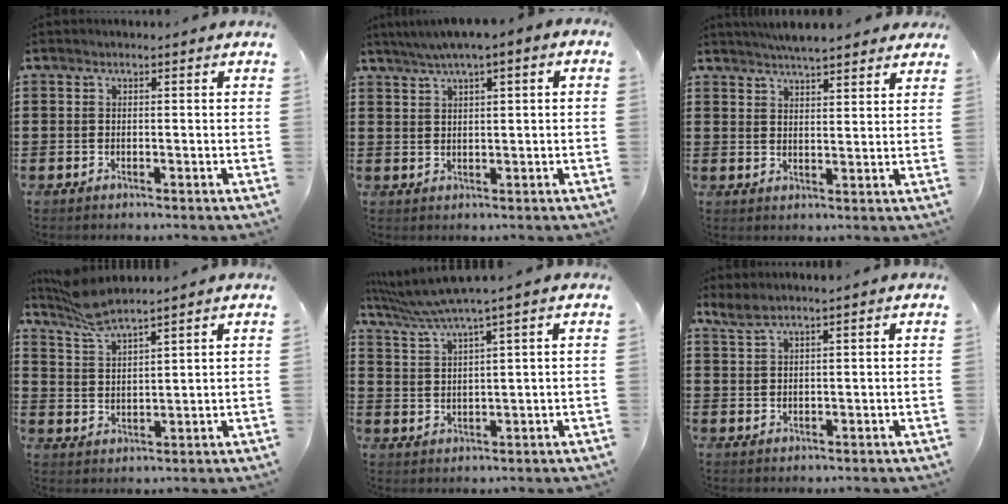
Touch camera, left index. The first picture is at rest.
{"total": 2.5, "force": [1.0, 0.2, 2.3], "torque": [-0.041, 0.003, 0.016]}
{"total": 4.4, "force": [4.2, 0.5, 1.3], "torque": [-0.036, -0.007, 0.078]}
{"total": 6.2, "force": [5.5, 0.5, 2.8], "torque": [-0.071, -0.015, 0.102]}
{"total": 4.3, "force": [3.3, -0.4, 2.8], "torque": [-0.065, -0.014, 0.053]}
{"total": 2.3, "force": [1.9, 0.0, 1.3], "torque": [-0.029, 0.002, 0.035]}